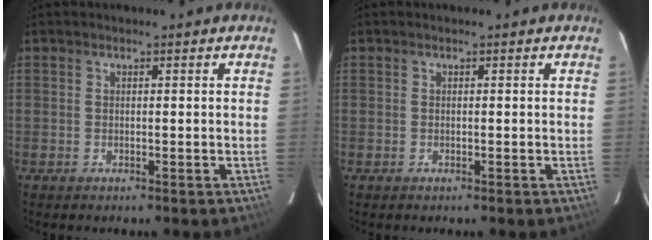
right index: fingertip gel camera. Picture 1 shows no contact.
{"total": 0.0}